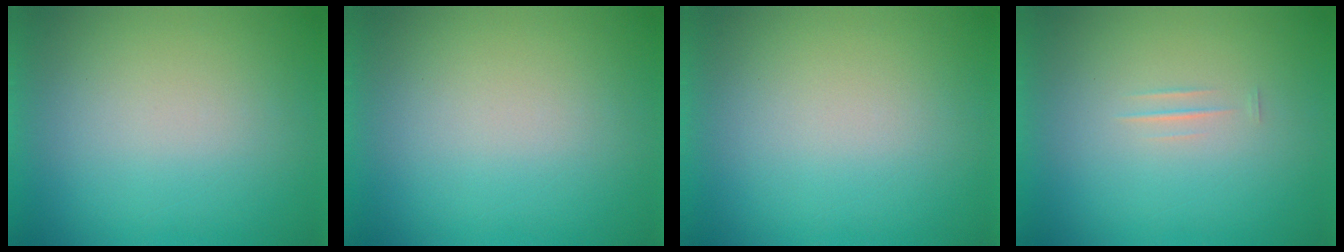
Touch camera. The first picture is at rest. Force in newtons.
{"total": 0.0}
{"total": 0.0}
{"total": 1.3}